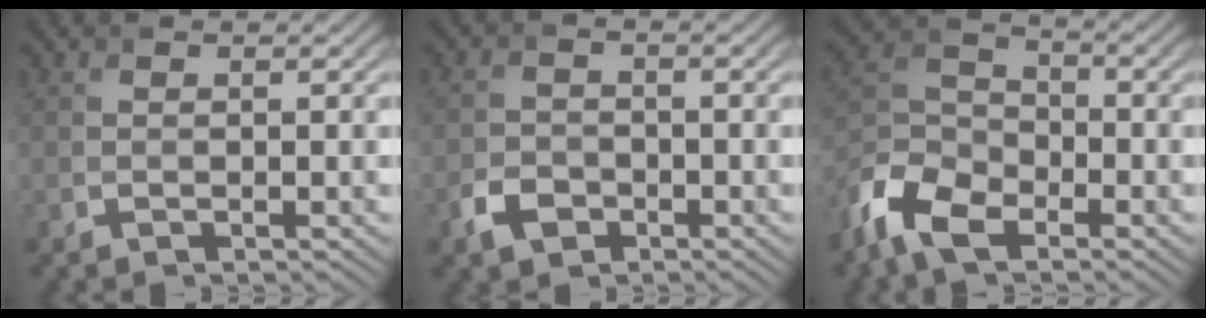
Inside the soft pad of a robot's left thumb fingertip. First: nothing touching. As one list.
[{"total": 3.3, "force": [-1.9, 2.3, 1.4], "torque": [-0.032, -0.003, -0.043]}, {"total": 8.8, "force": [-6.0, 4.4, 4.8], "torque": [-0.116, -0.011, -0.138]}]